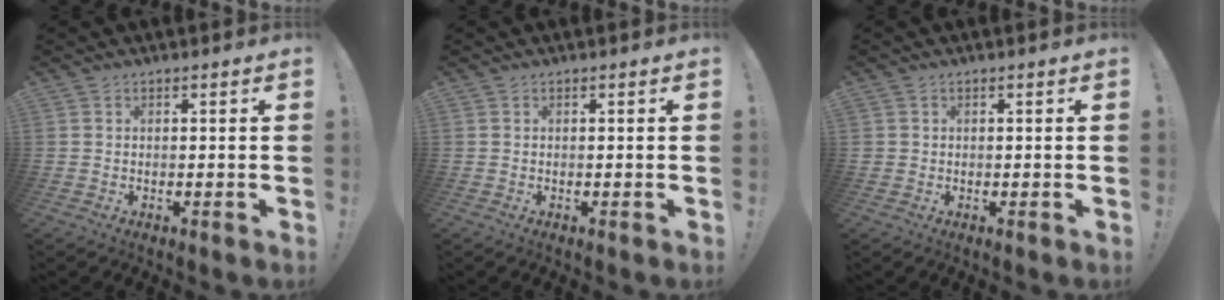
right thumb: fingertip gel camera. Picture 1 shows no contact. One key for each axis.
{"total": 0.0}
{"total": 0.9, "fx": 0.1, "fy": 0.9, "fz": 0.2, "tx": -0.006, "ty": 0.003, "tz": 0.003}